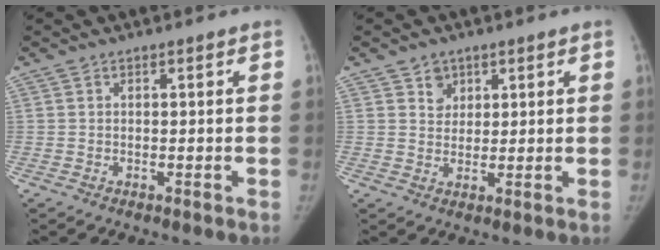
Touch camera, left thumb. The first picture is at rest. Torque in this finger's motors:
{"motor_torque": [0.02, -0.12, 0.33, -0.09, 0.04]}